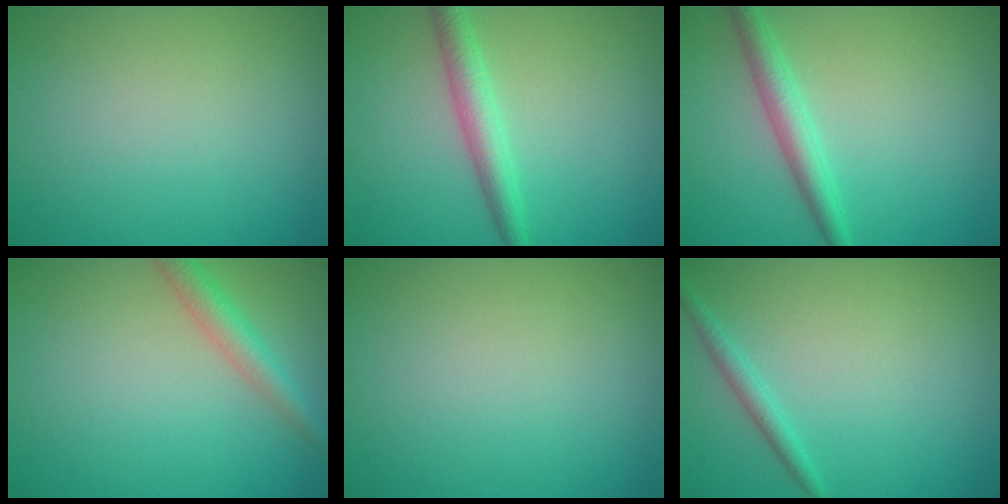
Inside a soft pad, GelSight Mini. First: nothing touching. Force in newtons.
{"total": 3.0, "press": 3.0, "slide": 0.0}
{"total": 2.9, "press": 2.9, "slide": 0.1}
{"total": 2.8, "press": 2.8, "slide": 0.1}
{"total": 0.0}
{"total": 1.5, "press": 1.5, "slide": 0.1}